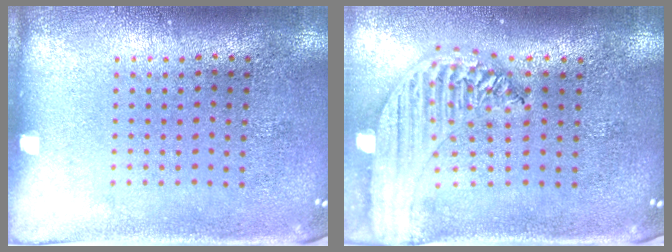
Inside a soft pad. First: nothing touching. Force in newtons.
{"total": 2.2, "press": 2.0, "slide": 0.9}